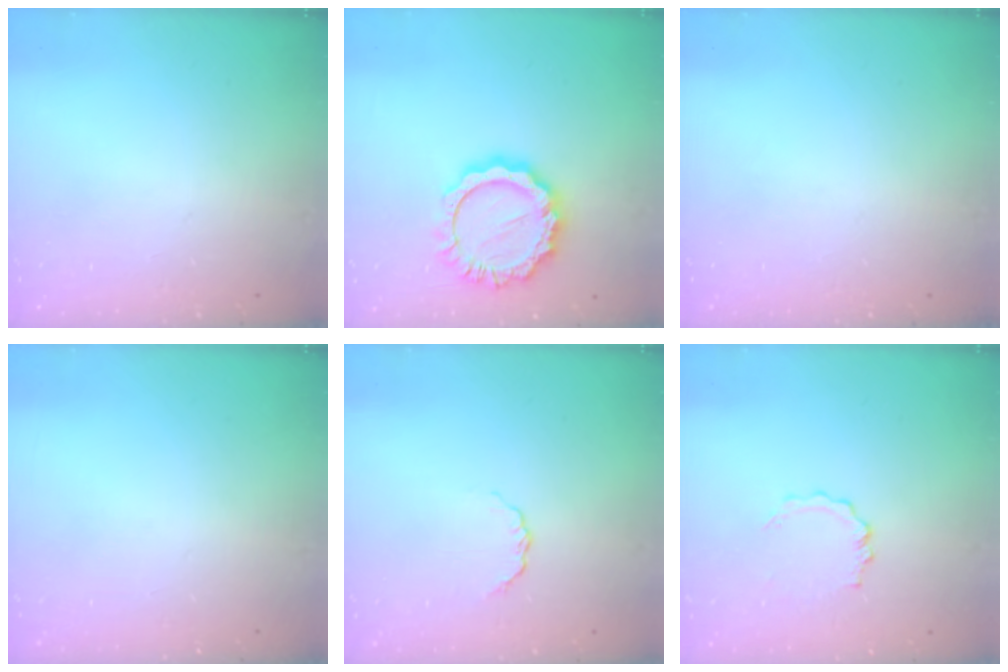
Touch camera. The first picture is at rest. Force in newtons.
{"total": 13.2, "press": 13.1, "slide": 1.1}
{"total": 0.0}
{"total": 0.0}
{"total": 3.3, "press": 3.3, "slide": 0.3}
{"total": 3.5, "press": 3.5, "slide": 0.2}